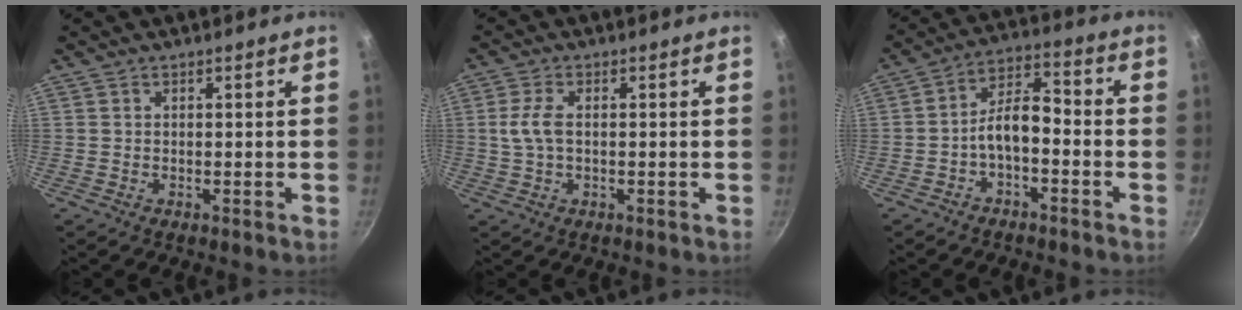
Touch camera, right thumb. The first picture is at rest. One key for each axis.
{"total": 4.6, "fx": 0.3, "fy": 2.5, "fz": 3.8, "tx": -0.085, "ty": 0.008, "tz": 0.003}
{"total": 7.4, "fx": -2.9, "fy": 3.6, "fz": 5.8, "tx": -0.094, "ty": 0.050, "tz": -0.056}